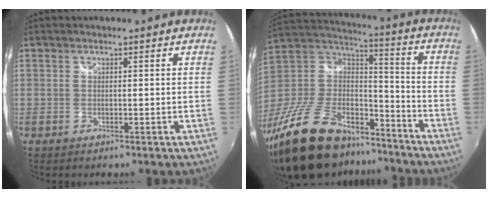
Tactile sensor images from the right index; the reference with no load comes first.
{"total": 33.1, "force": [-23.1, 15.9, 17.6], "torque": [-0.376, 0.009, -0.362]}